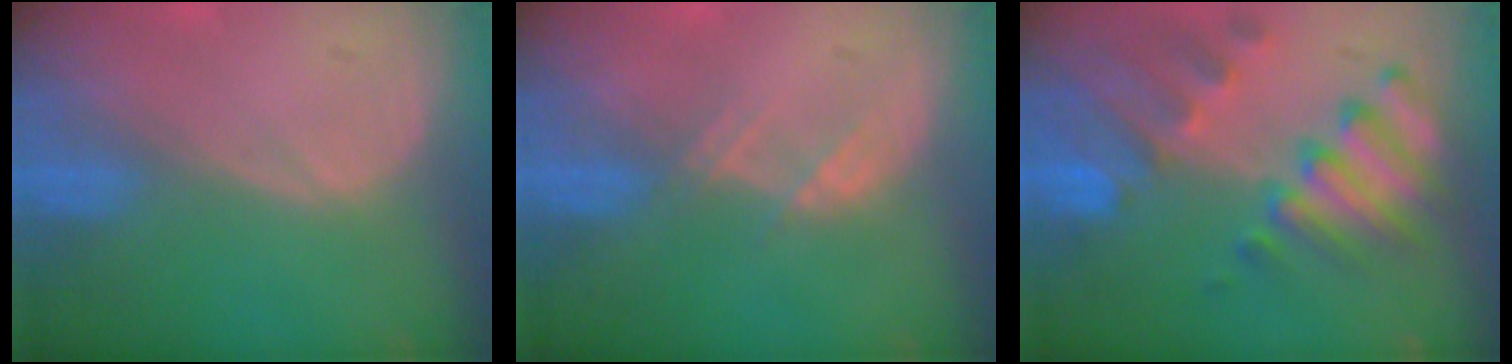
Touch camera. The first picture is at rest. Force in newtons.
{"total": 1.9, "press": 1.9, "slide": 0.3}
{"total": 10.2, "press": 8.9, "slide": 5.1}